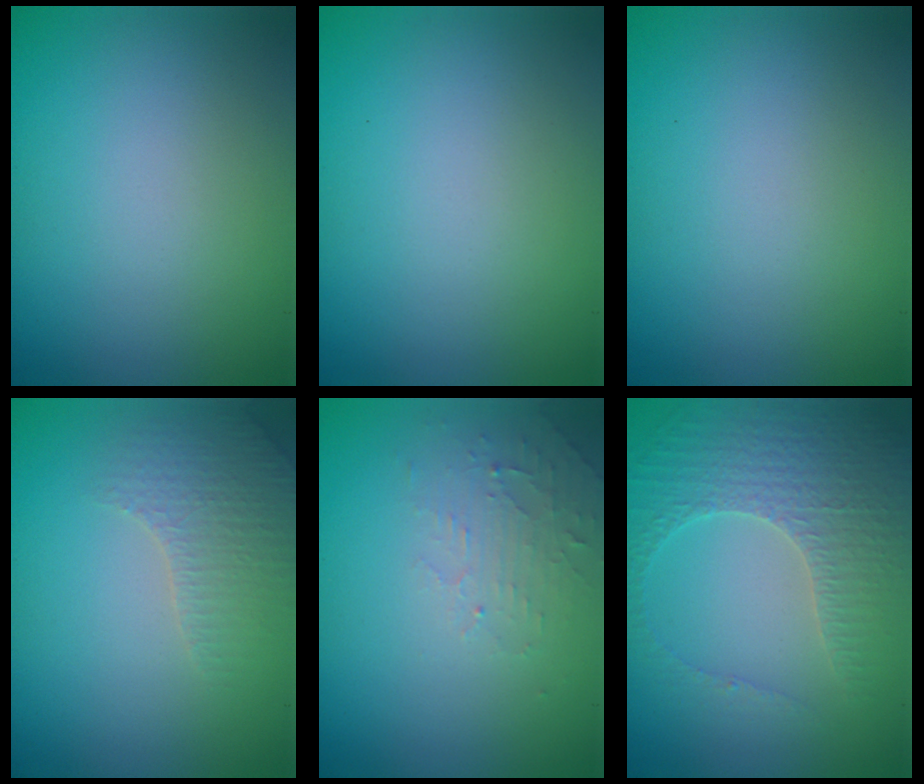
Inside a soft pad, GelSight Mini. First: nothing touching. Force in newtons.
{"total": 0.0}
{"total": 0.0}
{"total": 2.6, "press": 2.5, "slide": 0.5}
{"total": 2.0, "press": 1.9, "slide": 0.4}
{"total": 3.4, "press": 3.2, "slide": 1.1}